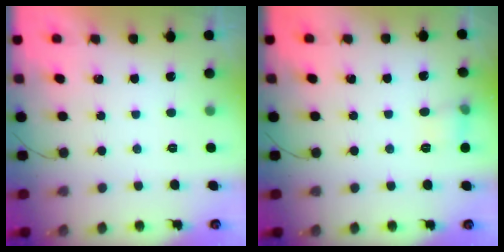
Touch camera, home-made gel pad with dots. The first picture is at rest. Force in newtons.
{"total": 5.8, "press": 5.6, "slide": 1.7}